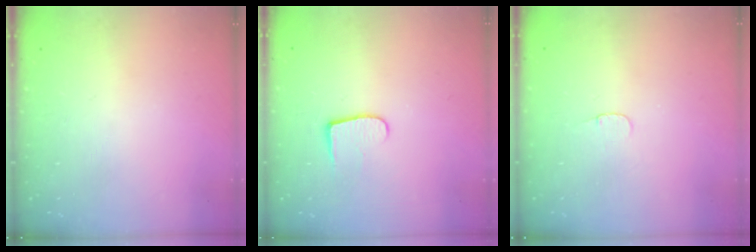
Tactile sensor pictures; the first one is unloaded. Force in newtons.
{"total": 6.6, "press": 6.6, "slide": 0.6}
{"total": 3.1, "press": 3.1, "slide": 0.3}